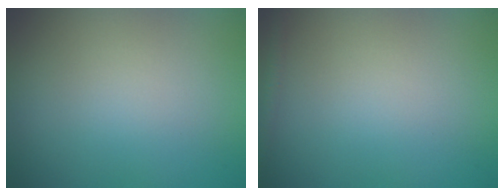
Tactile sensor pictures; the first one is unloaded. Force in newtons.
{"total": 0.8, "press": 0.8, "slide": 0.0}